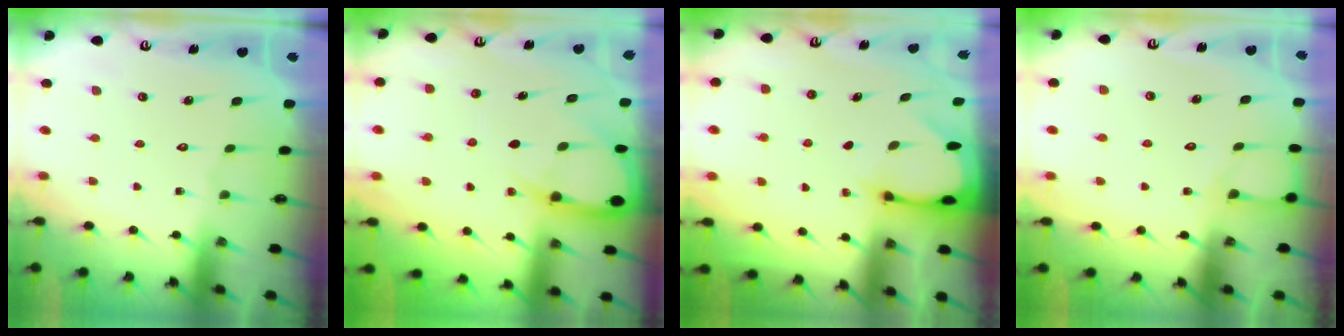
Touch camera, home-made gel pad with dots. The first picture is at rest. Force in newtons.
{"total": 8.4, "press": 8.3, "slide": 1.0}
{"total": 2.7, "press": 2.7, "slide": 0.3}
{"total": 4.5, "press": 4.5, "slide": 0.4}